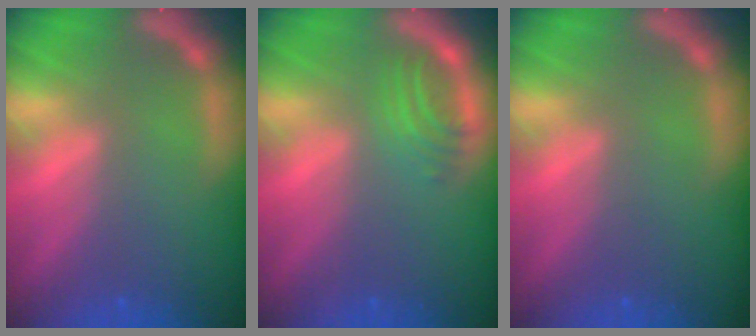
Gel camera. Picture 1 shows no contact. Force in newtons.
{"total": 2.9}
{"total": 0.0}